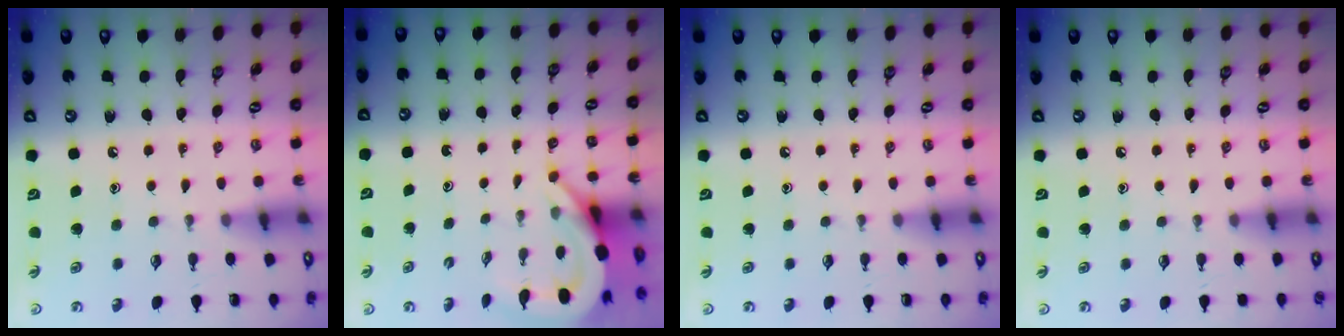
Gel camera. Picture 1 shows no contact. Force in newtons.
{"total": 6.1, "press": 6.1, "slide": 1.0}
{"total": 0.0}
{"total": 2.7, "press": 2.7, "slide": 0.5}